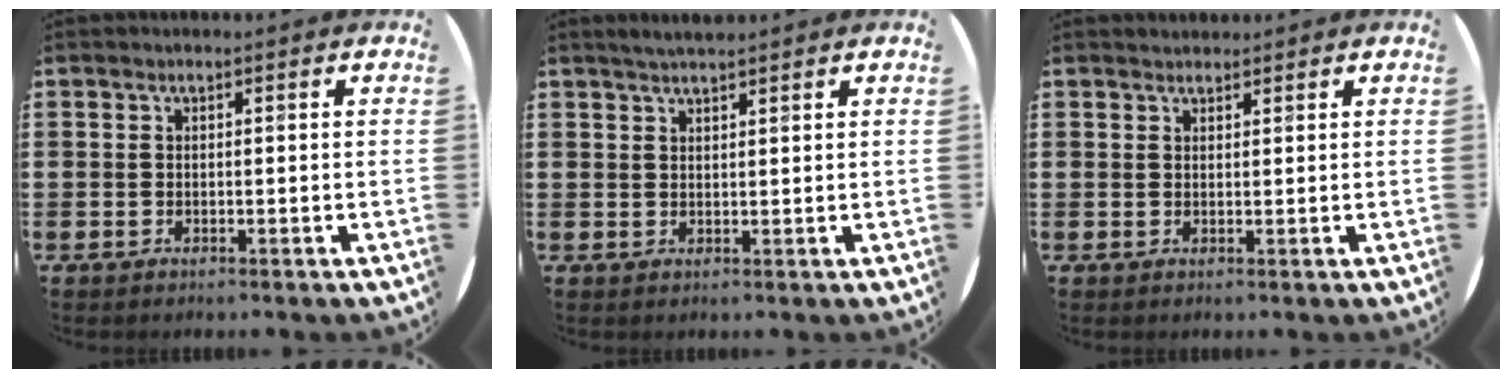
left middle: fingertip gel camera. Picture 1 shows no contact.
{"total": 2.1, "force": [2.0, 0.2, 0.7], "torque": [-0.017, 0.003, 0.036]}
{"total": 1.0, "force": [0.9, 0.2, -0.1], "torque": [0.000, 0.002, 0.018]}